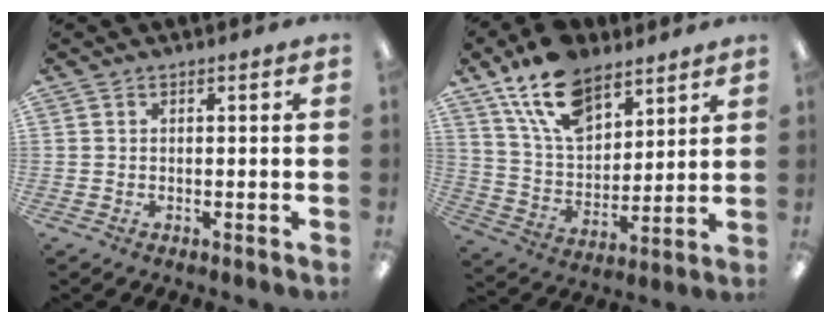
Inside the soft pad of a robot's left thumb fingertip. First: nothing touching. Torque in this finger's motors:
{"motor_torque": [2.29, 1.63, 1.66, -1.11, 0.15]}